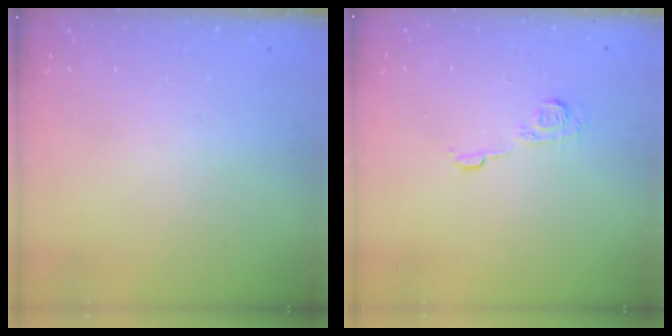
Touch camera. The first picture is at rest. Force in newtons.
{"total": 7.3, "press": 7.3, "slide": 0.1}